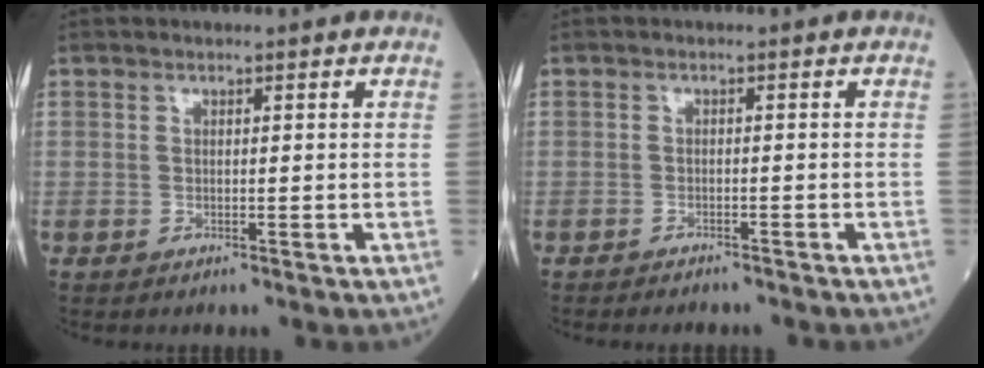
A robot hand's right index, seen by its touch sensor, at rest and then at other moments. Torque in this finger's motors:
{"motor_torque": [0.00, -0.09, -0.02, 0.00]}